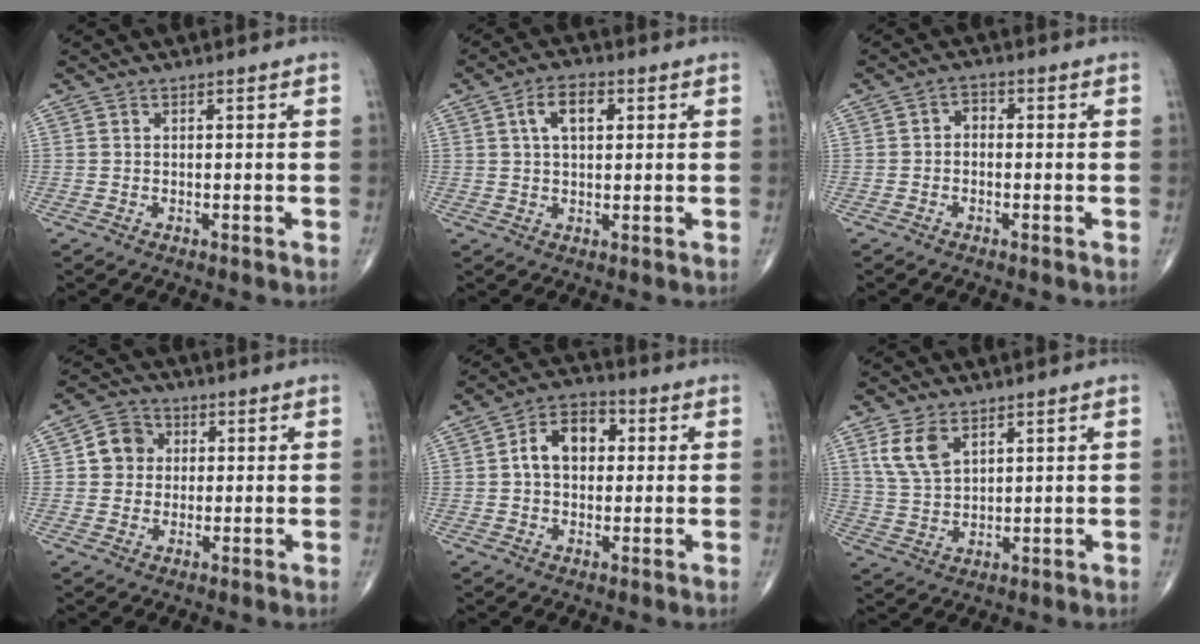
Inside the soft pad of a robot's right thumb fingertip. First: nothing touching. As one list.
[{"total": 6.4, "force": [2.0, 3.6, 4.9], "torque": [-0.080, 0.008, 0.031]}, {"total": 2.3, "force": [-0.3, 1.8, 1.5], "torque": [-0.011, 0.014, -0.017]}, {"total": 5.3, "force": [0.9, 4.9, 1.7], "torque": [0.000, 0.005, 0.007]}, {"total": 9.1, "force": [1.3, 6.3, 6.5], "torque": [-0.089, 0.021, 0.014]}, {"total": 7.3, "force": [3.8, 4.0, 4.7], "torque": [-0.086, -0.013, 0.085]}]